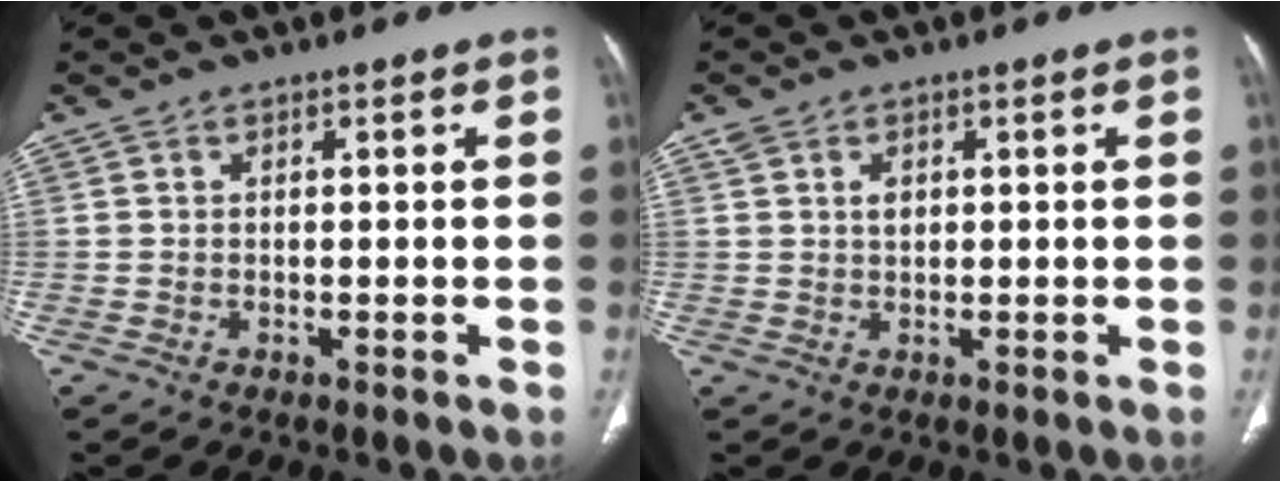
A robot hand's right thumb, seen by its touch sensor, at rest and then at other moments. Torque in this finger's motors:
{"motor_torque": [0.56, 0.23, 0.39, 0.09, -0.06]}